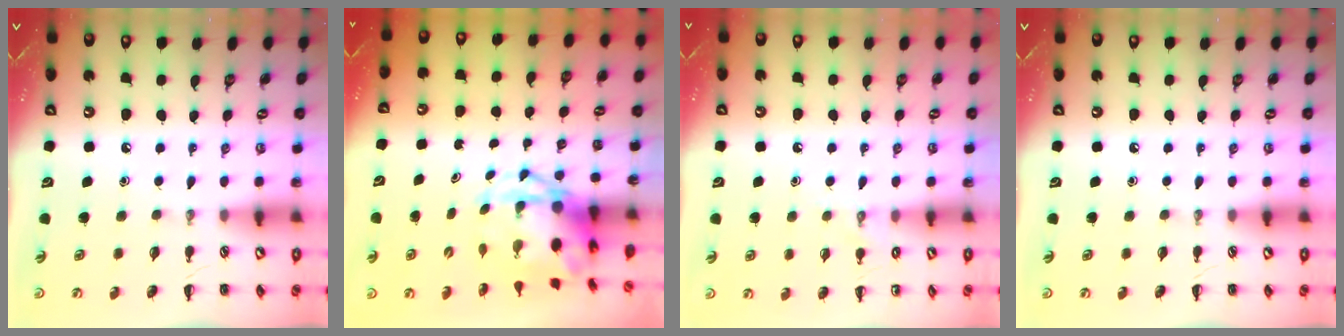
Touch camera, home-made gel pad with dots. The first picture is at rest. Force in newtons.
{"total": 5.2, "press": 5.0, "slide": 1.4}
{"total": 5.6, "press": 5.3, "slide": 1.6}
{"total": 0.0}